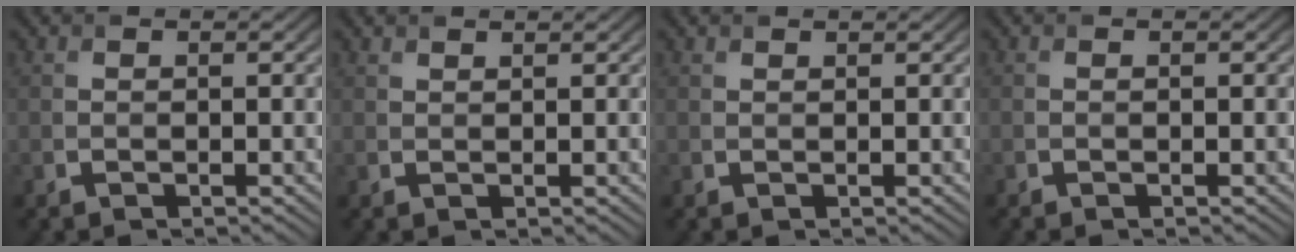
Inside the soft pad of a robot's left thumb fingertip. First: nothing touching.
{"total": 1.2, "force": [1.1, 0.4, 0.2], "torque": [-0.011, 0.002, 0.029]}
{"total": 0.9, "force": [0.8, 0.3, 0.1], "torque": [-0.006, 0.001, 0.020]}
{"total": 0.0}